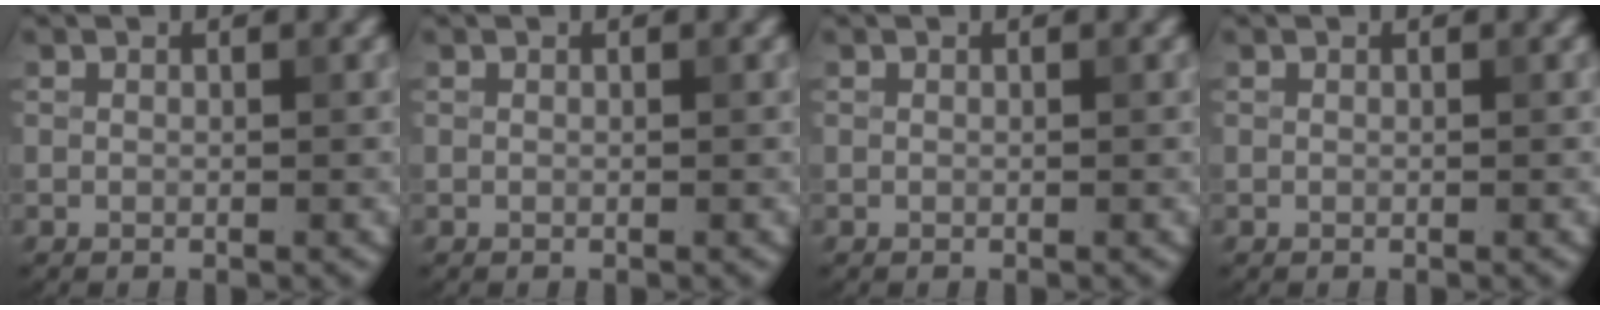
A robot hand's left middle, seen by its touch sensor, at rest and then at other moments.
{"total": 0.0}
{"total": 0.0}
{"total": 0.0}